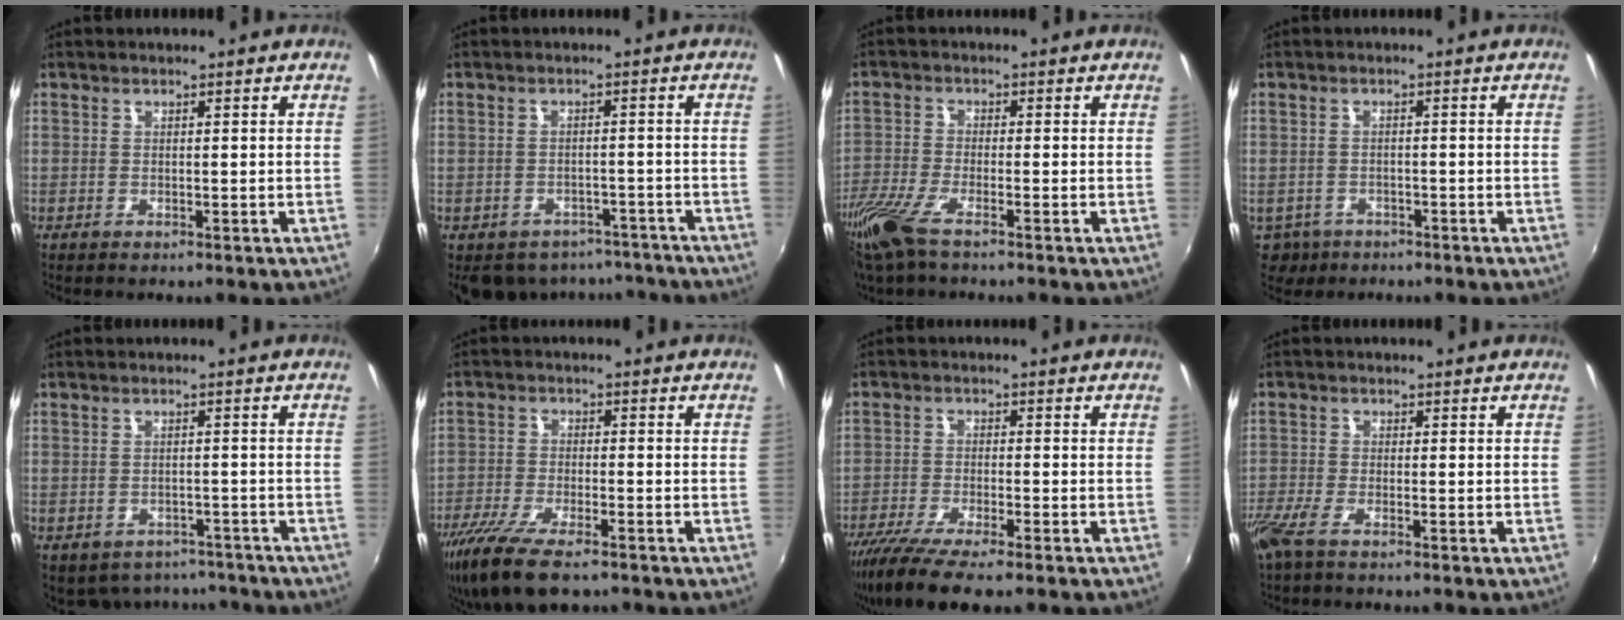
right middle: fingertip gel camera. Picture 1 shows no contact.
{"total": 12.5, "force": [-9.5, 6.9, 4.3], "torque": [-0.096, 0.004, -0.110]}
{"total": 9.3, "force": [-6.5, 2.2, 6.3], "torque": [-0.157, -0.034, -0.132]}
{"total": 5.4, "force": [-2.9, 4.2, 1.9], "torque": [-0.051, -0.011, -0.042]}
{"total": 8.7, "force": [-6.4, 5.1, 2.7], "torque": [-0.063, -0.005, -0.075]}
{"total": 11.8, "force": [-8.4, 3.6, 7.5], "torque": [-0.175, -0.040, -0.159]}
{"total": 9.2, "force": [-7.1, 1.0, 5.7], "torque": [-0.134, -0.035, -0.131]}
{"total": 4.3, "force": [-3.0, 1.0, 3.0], "torque": [-0.075, -0.014, -0.060]}